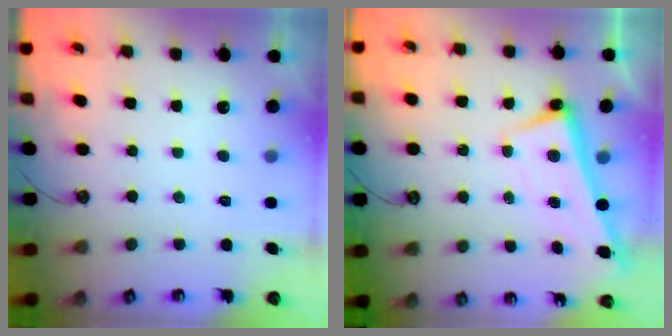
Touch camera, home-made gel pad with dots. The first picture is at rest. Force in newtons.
{"total": 2.6, "press": 2.5, "slide": 0.7}